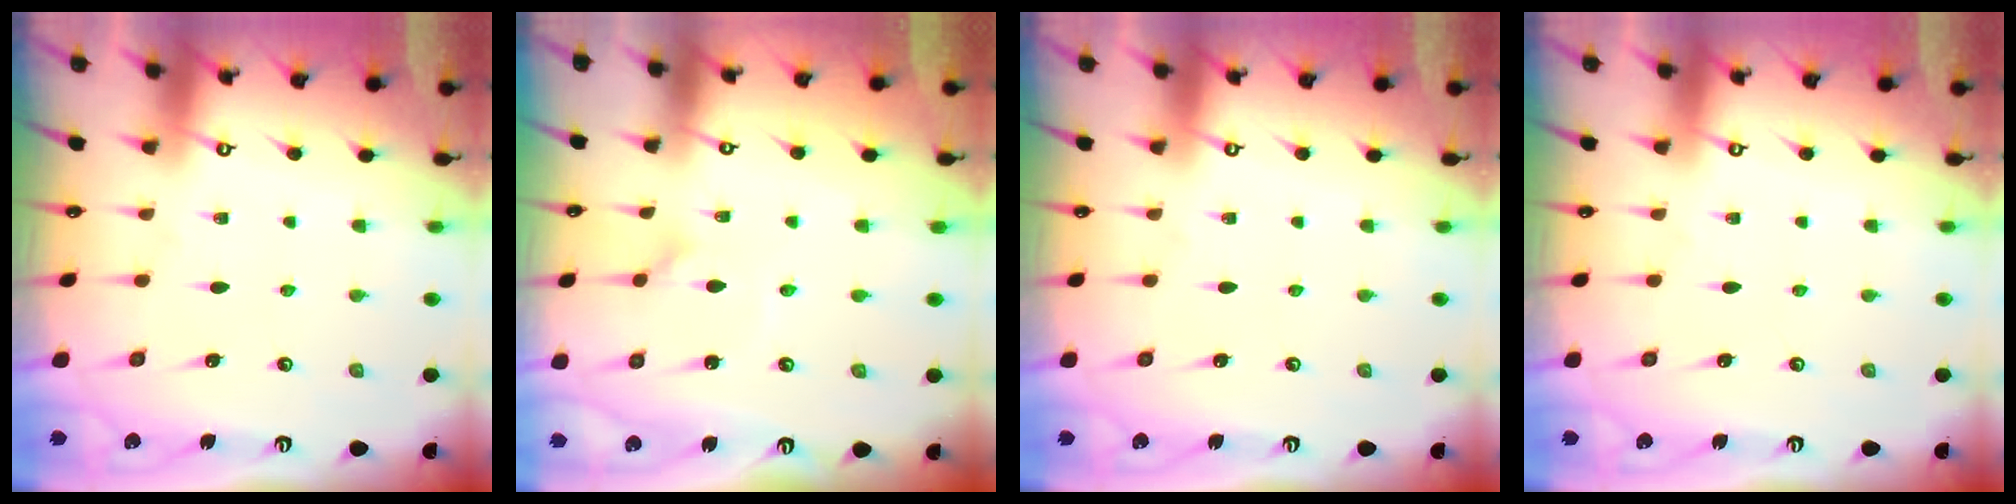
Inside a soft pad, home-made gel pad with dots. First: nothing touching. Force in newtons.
{"total": 1.4, "press": 1.4, "slide": 0.1}
{"total": 0.0}
{"total": 0.0}